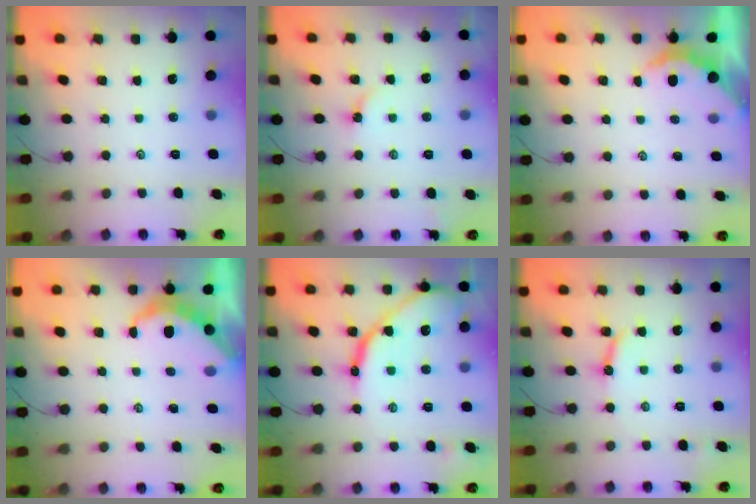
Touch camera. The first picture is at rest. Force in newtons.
{"total": 2.6, "press": 2.5, "slide": 0.4}
{"total": 2.3, "press": 2.3, "slide": 0.2}
{"total": 5.3, "press": 5.3, "slide": 0.4}
{"total": 14.6, "press": 14.5, "slide": 1.1}
{"total": 7.2, "press": 7.2, "slide": 0.2}